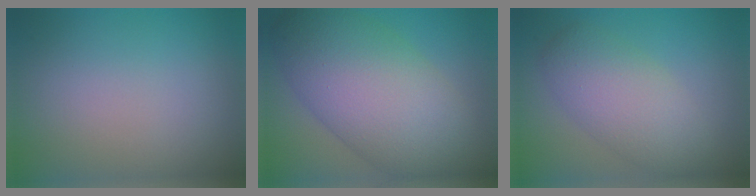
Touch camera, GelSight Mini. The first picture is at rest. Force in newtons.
{"total": 11.9, "press": 11.9, "slide": 0.3}
{"total": 5.3, "press": 5.3, "slide": 0.3}